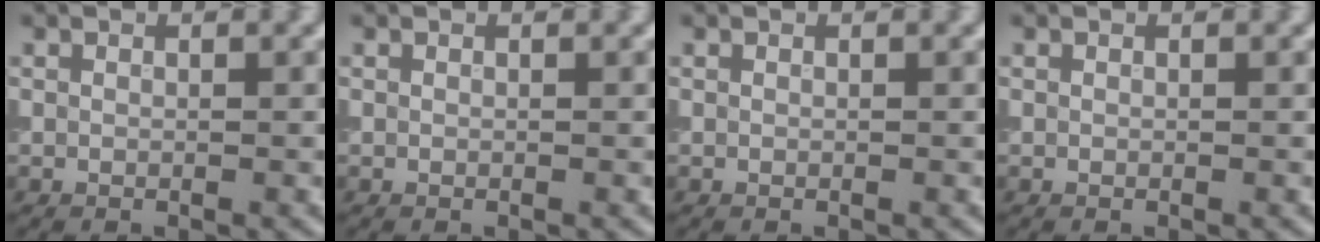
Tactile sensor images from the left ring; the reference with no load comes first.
{"total": 0.0}
{"total": 0.0}
{"total": 0.0}